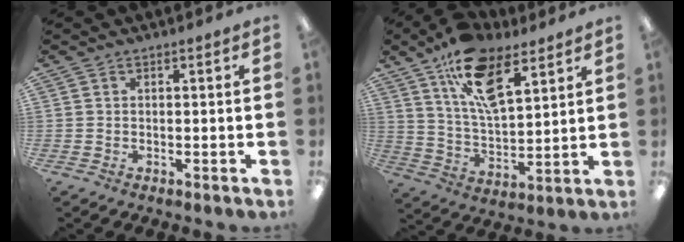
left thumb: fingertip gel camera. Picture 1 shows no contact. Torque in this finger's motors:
{"motor_torque": [0.27, 0.27, 1.45, -1.32, 0.31]}